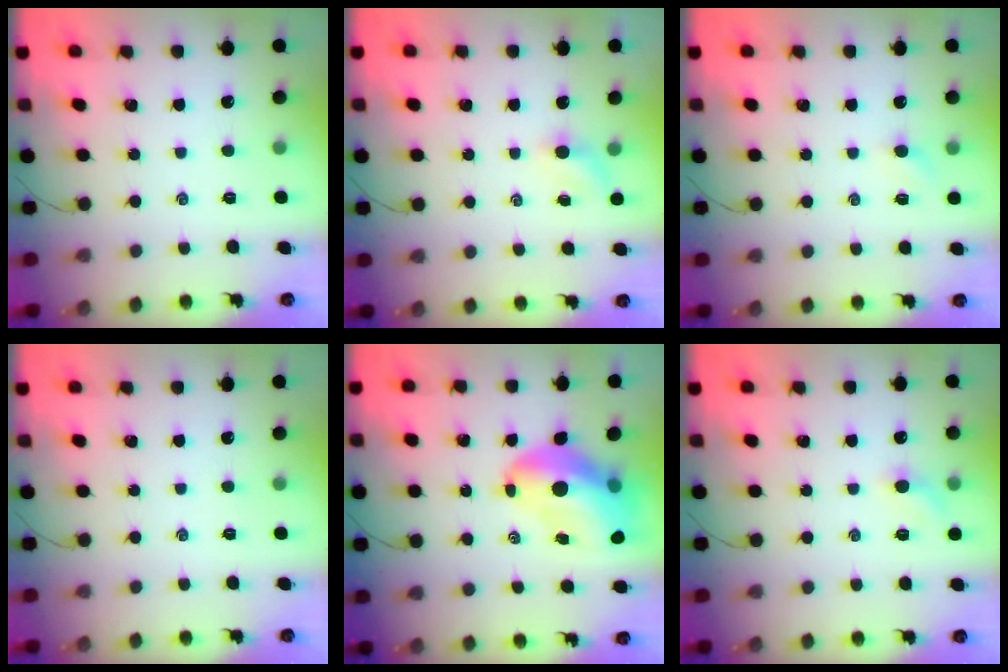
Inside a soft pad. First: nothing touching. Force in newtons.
{"total": 2.4, "press": 2.3, "slide": 0.7}
{"total": 3.1, "press": 3.0, "slide": 1.0}
{"total": 0.0}
{"total": 14.2, "press": 13.7, "slide": 4.0}
{"total": 4.4, "press": 4.3, "slide": 1.0}